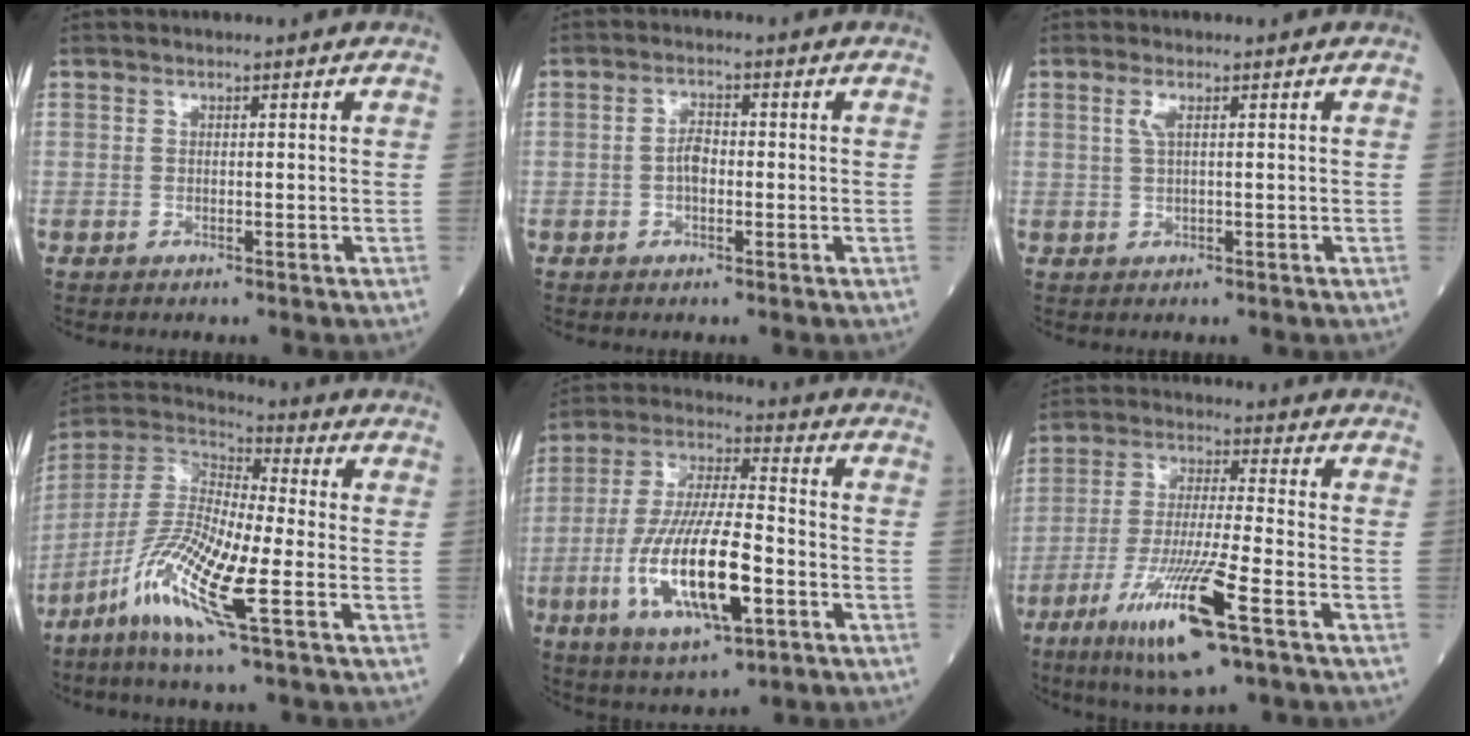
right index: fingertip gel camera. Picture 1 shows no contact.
{"total": 2.6, "force": [-0.5, 1.3, 2.2], "torque": [-0.040, 0.007, -0.010]}
{"total": 1.6, "force": [0.7, 0.2, 1.5], "torque": [-0.039, 0.005, 0.014]}
{"total": 14.1, "force": [-5.7, 1.2, 12.8], "torque": [-0.264, -0.014, -0.118]}
{"total": 16.7, "force": [-5.1, 4.0, 15.4], "torque": [-0.312, -0.012, -0.086]}
{"total": 11.7, "force": [-5.8, 0.4, 10.2], "torque": [-0.198, -0.024, -0.104]}